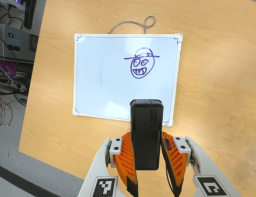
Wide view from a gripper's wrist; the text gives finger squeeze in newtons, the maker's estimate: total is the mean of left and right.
{"total": 4.6, "left": 2.9, "right": 6.3}